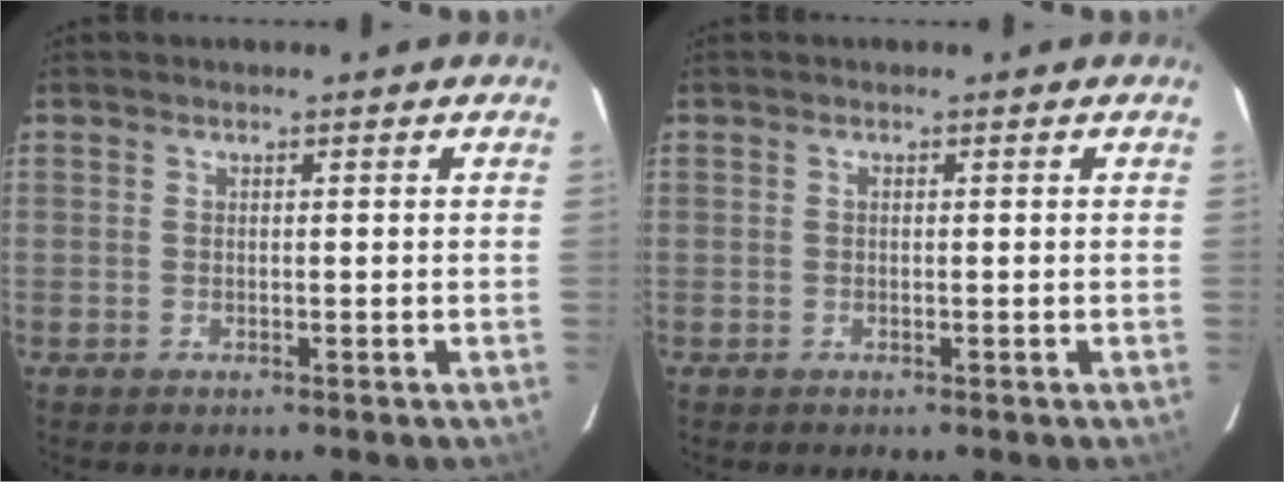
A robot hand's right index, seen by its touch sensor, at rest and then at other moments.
{"total": 0.0}